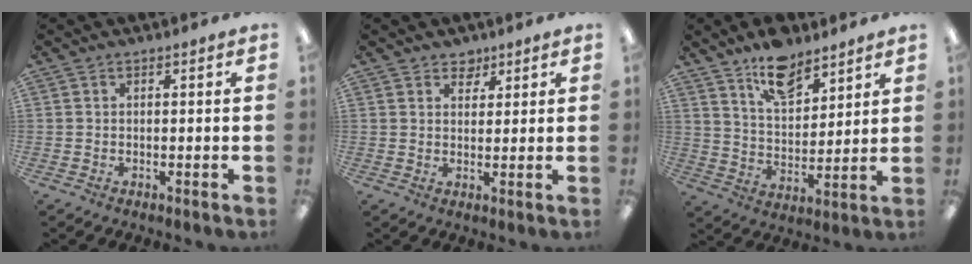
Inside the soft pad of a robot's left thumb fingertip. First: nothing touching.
{"total": 3.4, "force": [2.7, 2.1, 0.4], "torque": [0.008, -0.014, 0.046]}
{"total": 11.0, "force": [8.6, 5.0, 4.7], "torque": [-0.071, -0.049, 0.155]}